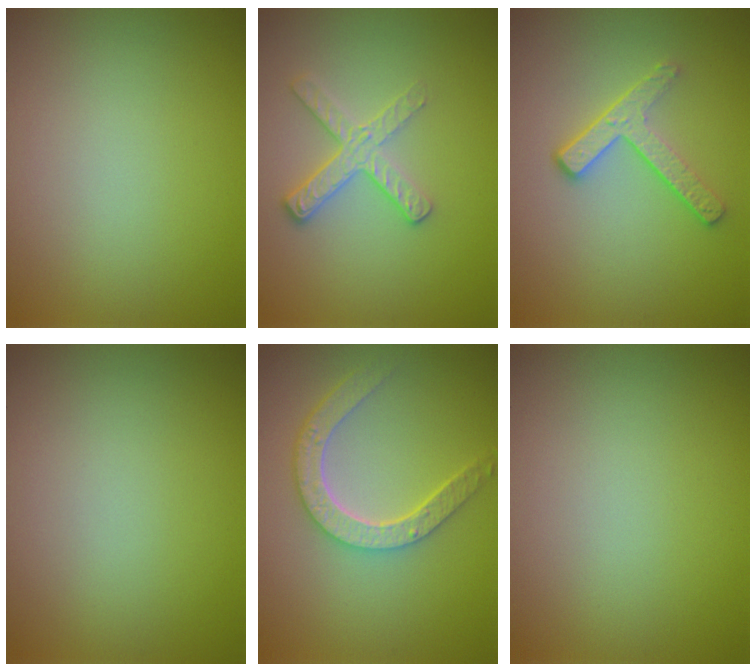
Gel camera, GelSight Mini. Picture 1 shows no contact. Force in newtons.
{"total": 2.7, "press": 2.4, "slide": 1.2}
{"total": 2.9, "press": 2.3, "slide": 1.7}
{"total": 0.0}
{"total": 4.6, "press": 3.6, "slide": 2.8}
{"total": 0.0}